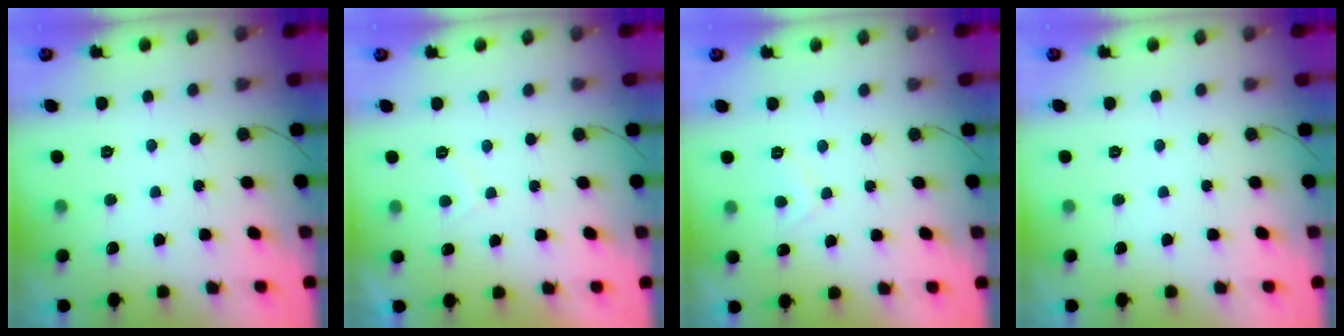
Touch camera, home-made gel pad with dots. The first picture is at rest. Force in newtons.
{"total": 1.9, "press": 1.7, "slide": 0.7}
{"total": 2.1, "press": 1.9, "slide": 0.7}
{"total": 0.0}